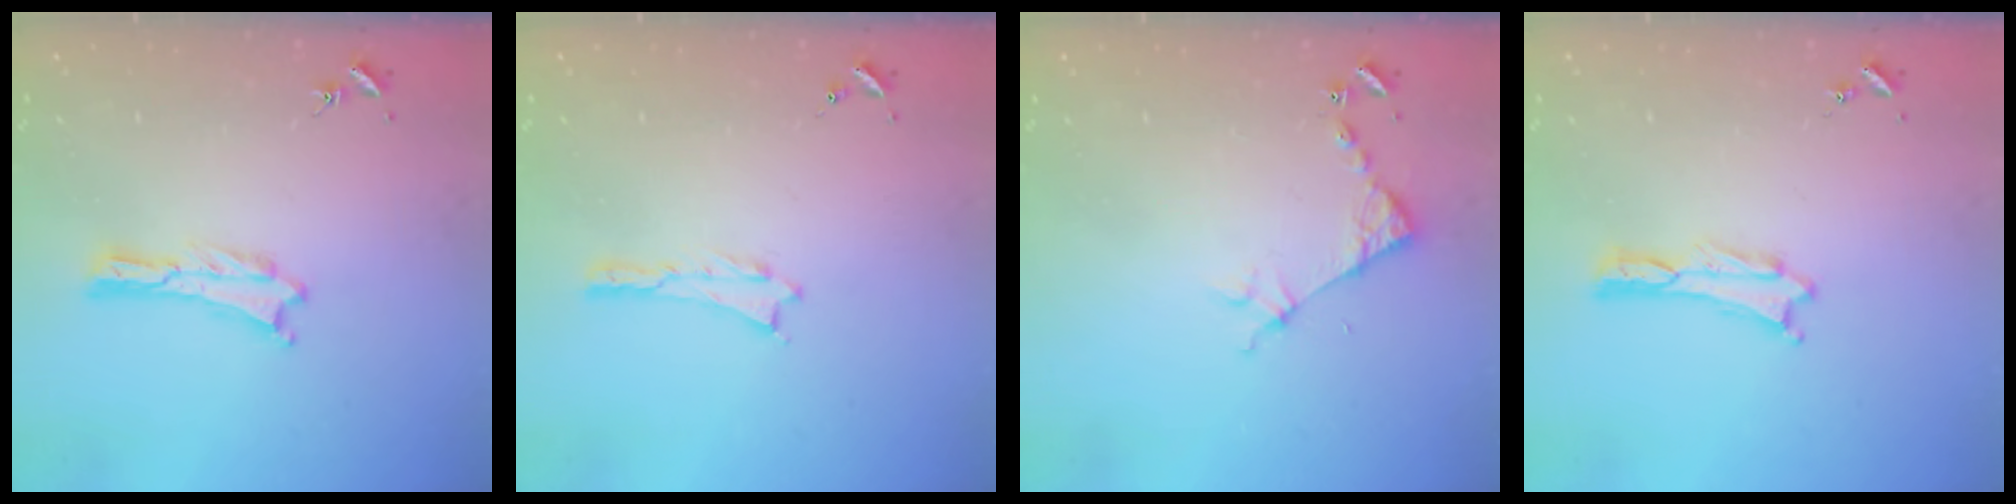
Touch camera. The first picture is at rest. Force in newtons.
{"total": 0.0}
{"total": 3.8, "press": 3.8, "slide": 0.4}
{"total": 0.0}